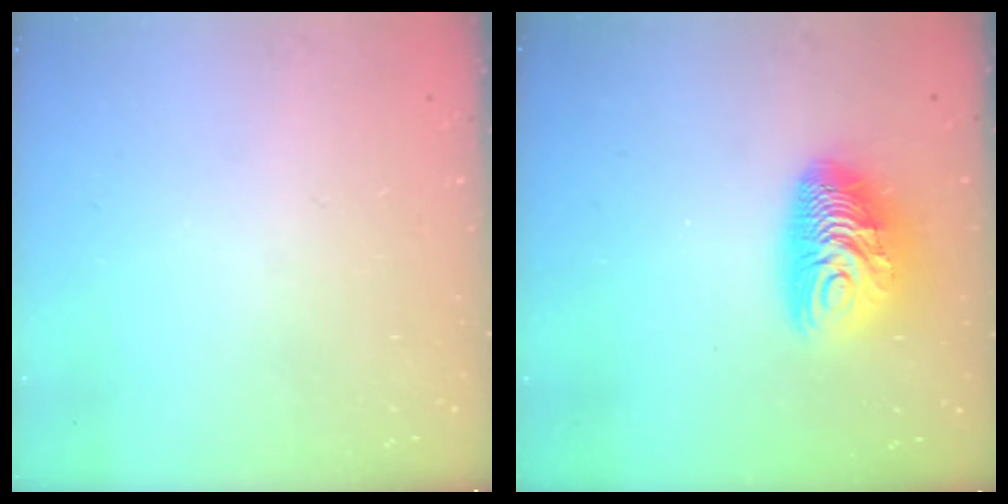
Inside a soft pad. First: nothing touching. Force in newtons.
{"total": 12.0, "press": 12.0, "slide": 0.8}